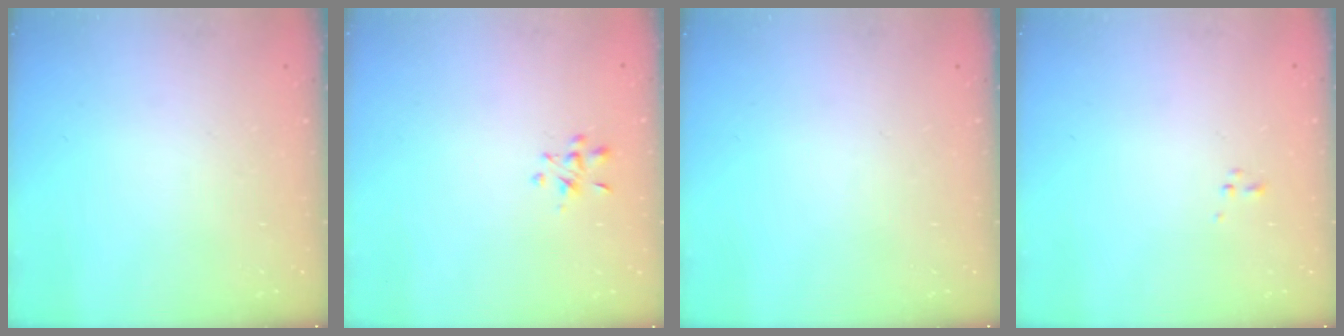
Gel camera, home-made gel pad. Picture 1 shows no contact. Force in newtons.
{"total": 2.7, "press": 2.5, "slide": 1.0}
{"total": 0.0}
{"total": 0.6, "press": 0.6, "slide": 0.1}